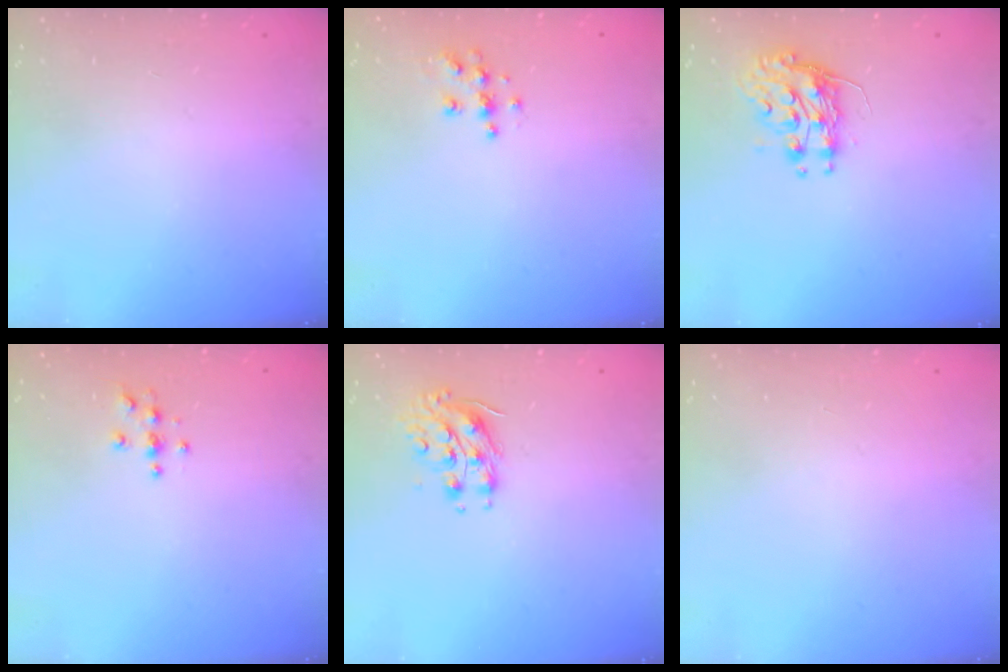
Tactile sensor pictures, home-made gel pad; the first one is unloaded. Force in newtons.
{"total": 6.4, "press": 6.4, "slide": 0.2}
{"total": 9.1, "press": 9.0, "slide": 1.0}
{"total": 3.9, "press": 3.8, "slide": 0.4}
{"total": 8.7, "press": 8.7, "slide": 0.5}
{"total": 0.0}